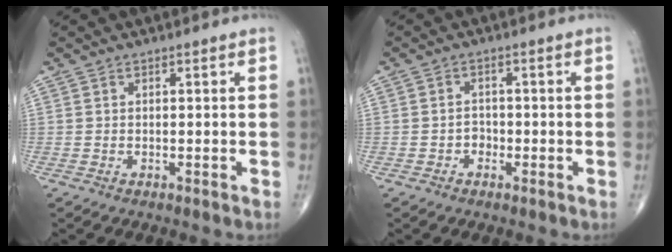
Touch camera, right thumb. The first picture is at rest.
{"total": 2.0, "force": [-0.9, 1.7, 0.7], "torque": [-0.001, 0.008, -0.019]}